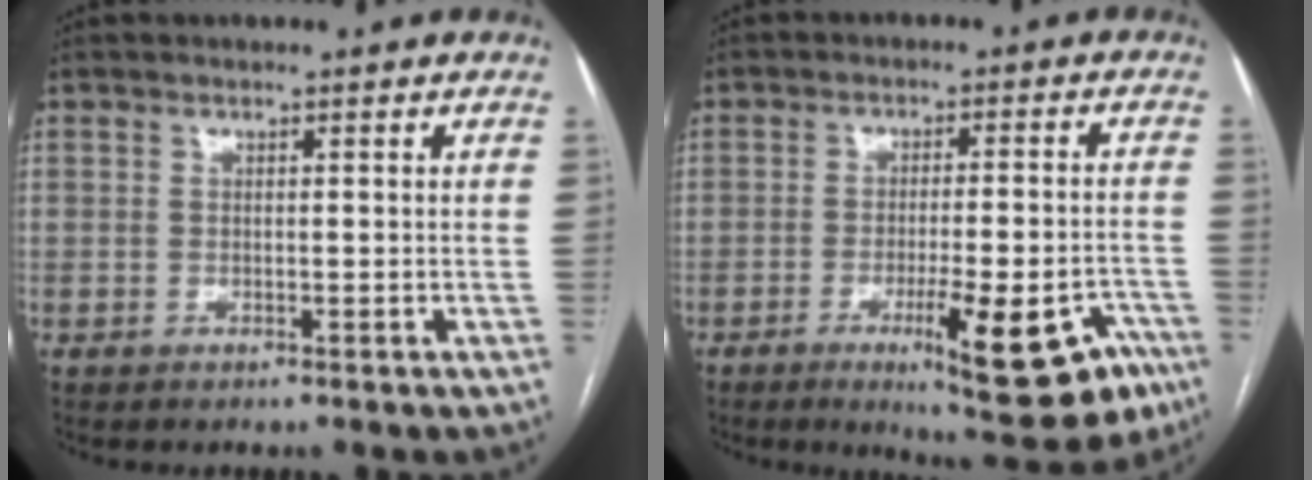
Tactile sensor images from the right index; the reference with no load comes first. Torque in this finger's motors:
{"motor_torque": [1.43, -0.71, 0.20, 0.06]}